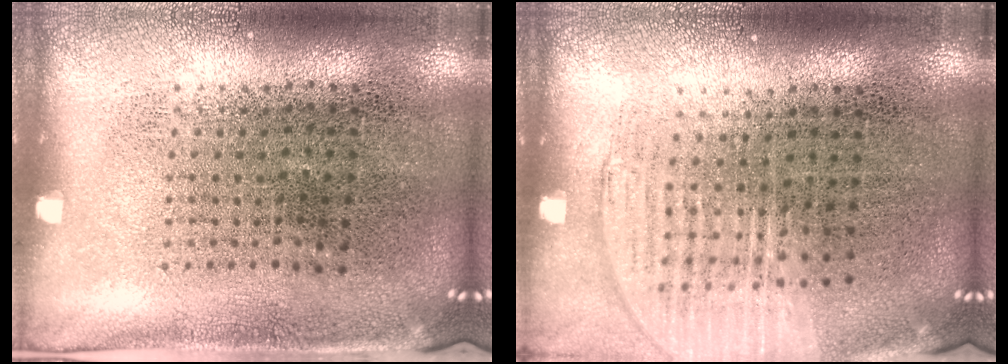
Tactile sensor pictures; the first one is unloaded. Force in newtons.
{"total": 1.2, "press": 1.1, "slide": 0.4}